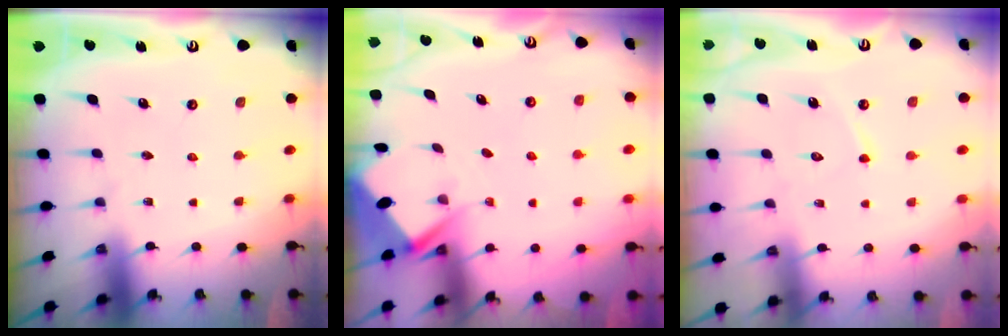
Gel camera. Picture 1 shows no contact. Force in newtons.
{"total": 2.9, "press": 2.9, "slide": 0.3}
{"total": 5.0, "press": 5.0, "slide": 0.4}